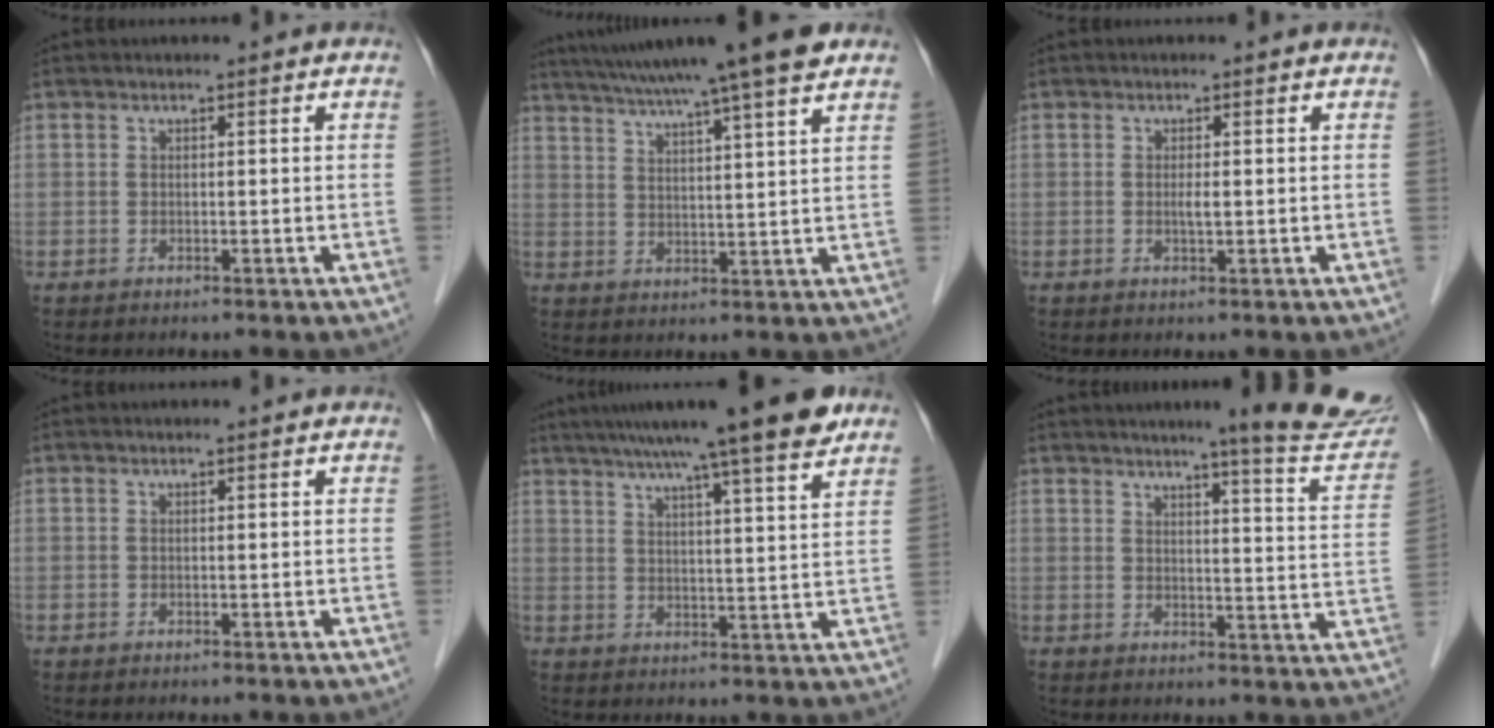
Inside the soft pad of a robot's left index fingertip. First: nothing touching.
{"total": 16.1, "force": [13.2, -0.8, 9.2], "torque": [-0.158, 0.023, 0.189]}
{"total": 1.1, "force": [0.0, 0.1, 1.1], "torque": [-0.023, -0.001, 0.000]}
{"total": 0.0}
{"total": 15.2, "force": [11.9, -0.2, 9.4], "torque": [-0.145, 0.021, 0.163]}
{"total": 13.9, "force": [12.3, -0.3, 6.4], "torque": [-0.067, -0.051, 0.133]}